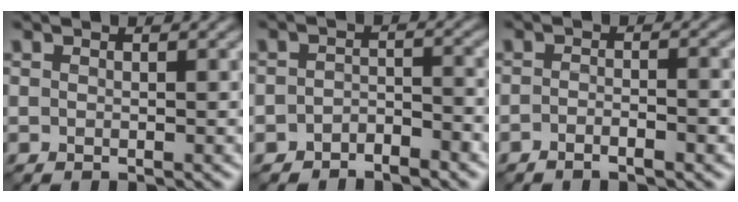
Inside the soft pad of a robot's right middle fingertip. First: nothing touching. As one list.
[{"total": 2.1, "force": [-1.8, 0.7, 0.7], "torque": [-0.011, 0.010, -0.036]}, {"total": 2.2, "force": [-1.3, 0.3, 1.7], "torque": [-0.022, 0.003, -0.026]}]